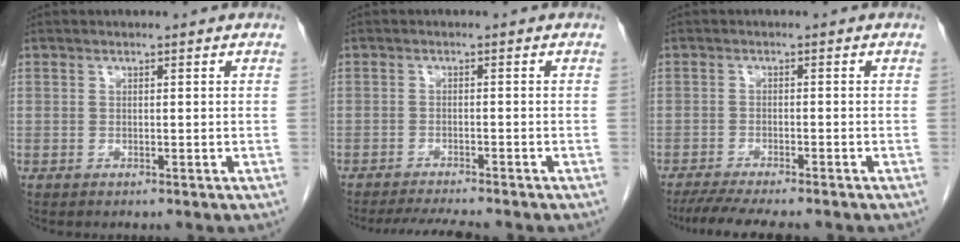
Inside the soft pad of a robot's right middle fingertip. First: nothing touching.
{"total": 6.1, "force": [-5.5, 0.1, 2.6], "torque": [-0.041, -0.016, -0.086]}
{"total": 8.7, "force": [-7.5, 0.8, 4.5], "torque": [-0.067, -0.017, -0.116]}